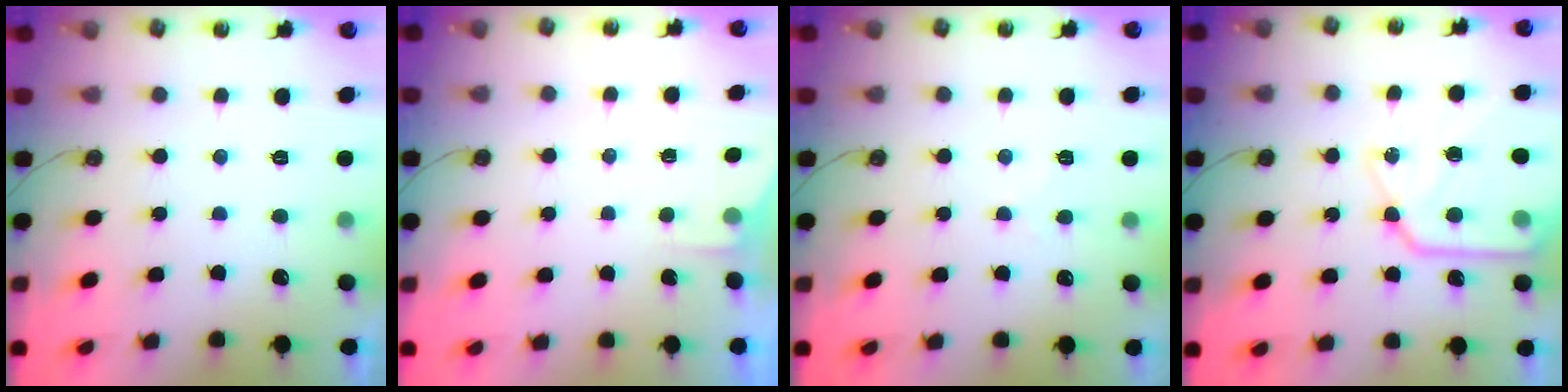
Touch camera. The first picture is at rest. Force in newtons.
{"total": 1.8, "press": 1.8, "slide": 0.3}
{"total": 3.8, "press": 3.8, "slide": 0.5}
{"total": 16.4, "press": 16.3, "slide": 1.5}